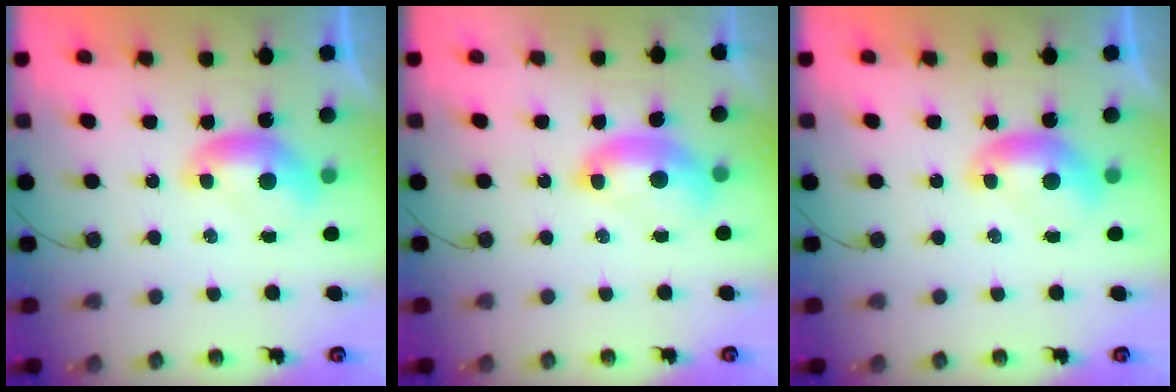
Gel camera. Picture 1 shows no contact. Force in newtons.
{"total": 2.9, "press": 2.9, "slide": 0.6}
{"total": 0.0}